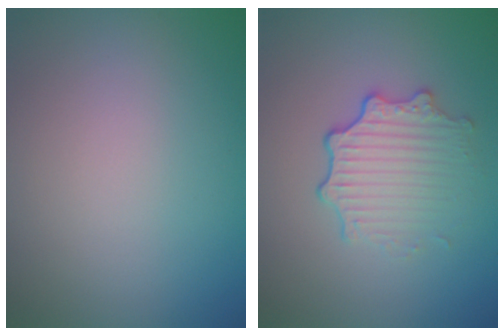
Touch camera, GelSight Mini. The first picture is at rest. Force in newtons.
{"total": 3.4, "press": 2.7, "slide": 2.1}